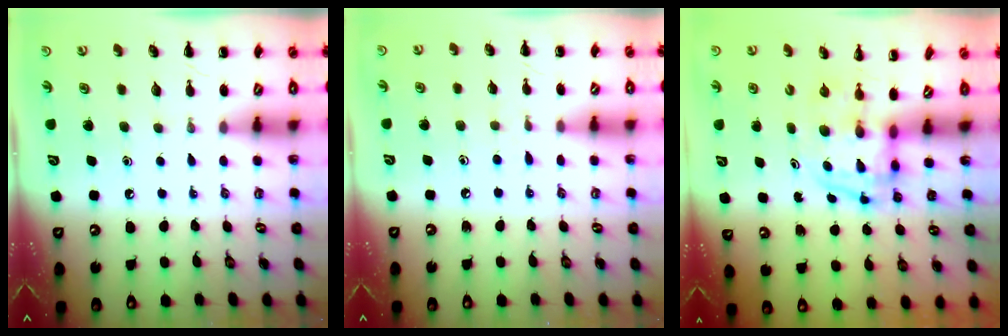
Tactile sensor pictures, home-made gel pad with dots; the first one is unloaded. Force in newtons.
{"total": 3.7, "press": 3.2, "slide": 1.9}
{"total": 3.8, "press": 3.7, "slide": 0.8}